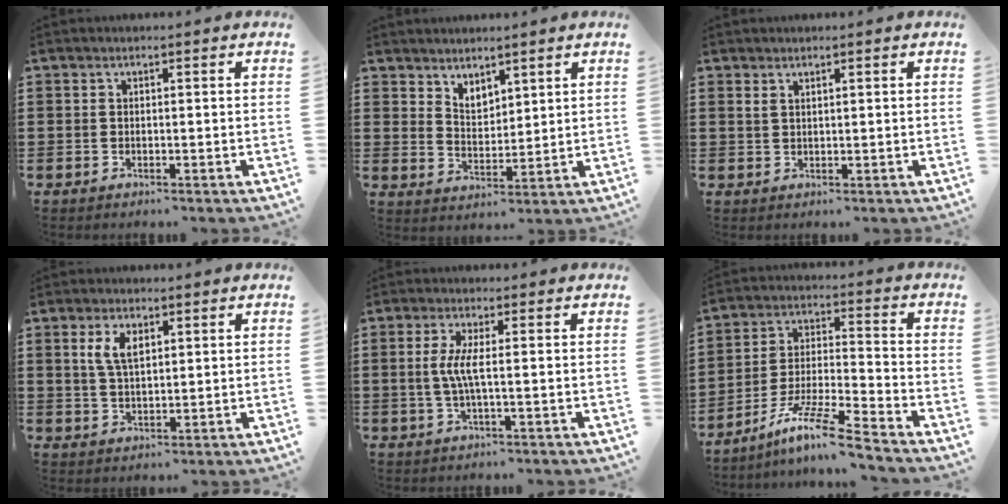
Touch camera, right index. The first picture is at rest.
{"total": 3.3, "force": [3.0, 1.2, 0.0], "torque": [-0.010, -0.006, 0.058]}
{"total": 1.1, "force": [0.9, 0.4, 0.5], "torque": [-0.013, 0.002, 0.017]}
{"total": 4.4, "force": [1.6, 2.1, 3.5], "torque": [-0.078, 0.009, 0.028]}
{"total": 4.0, "force": [-0.1, 0.1, 4.0], "torque": [-0.089, -0.009, -0.009]}
{"total": 10.4, "force": [-8.2, 0.5, 6.3], "torque": [-0.127, 0.005, -0.163]}